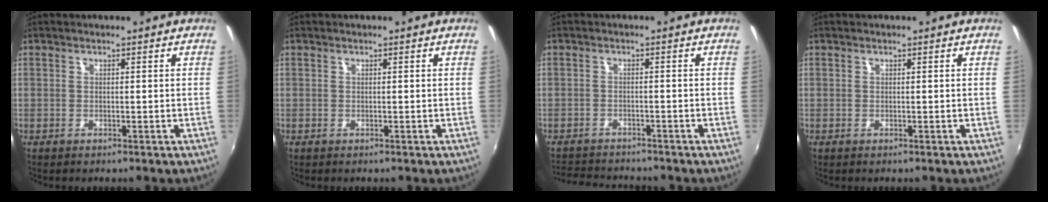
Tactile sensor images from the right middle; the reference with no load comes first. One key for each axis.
{"total": 0.0}
{"total": 6.9, "fx": -6.5, "fy": 1.7, "fz": 1.4, "tx": -0.051, "ty": -0.003, "tz": -0.105}
{"total": 0.0}